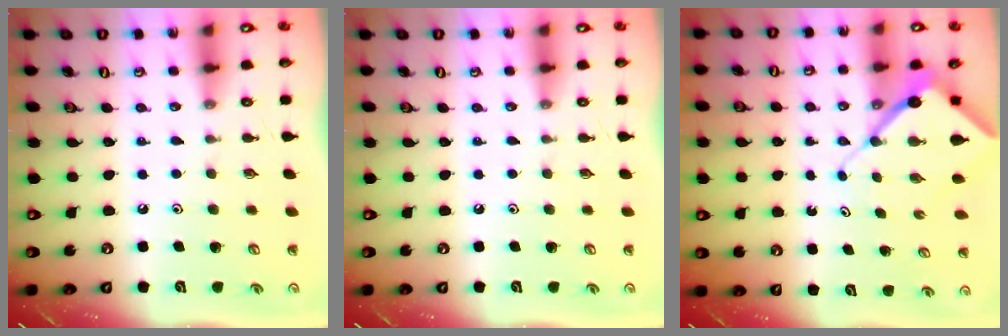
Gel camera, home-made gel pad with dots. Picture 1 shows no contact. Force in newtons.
{"total": 0.0}
{"total": 7.7, "press": 7.7, "slide": 0.8}